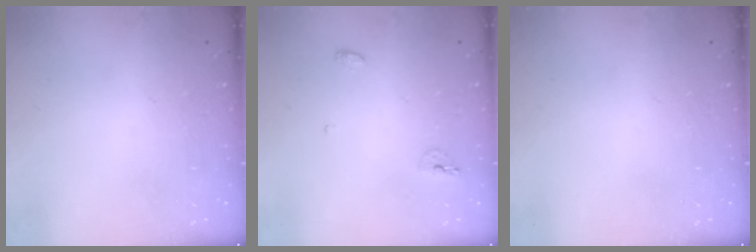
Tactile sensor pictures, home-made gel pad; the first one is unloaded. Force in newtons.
{"total": 4.9, "press": 4.8, "slide": 1.0}
{"total": 0.0}